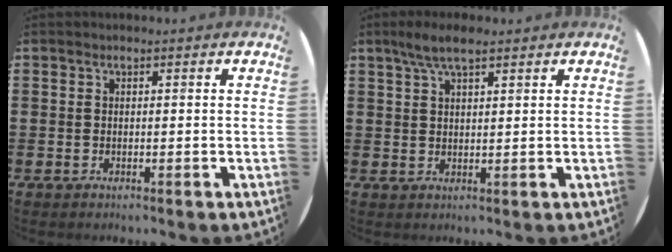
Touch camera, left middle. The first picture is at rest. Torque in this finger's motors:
{"motor_torque": [0.47, -0.38, 0.11, 0.04]}